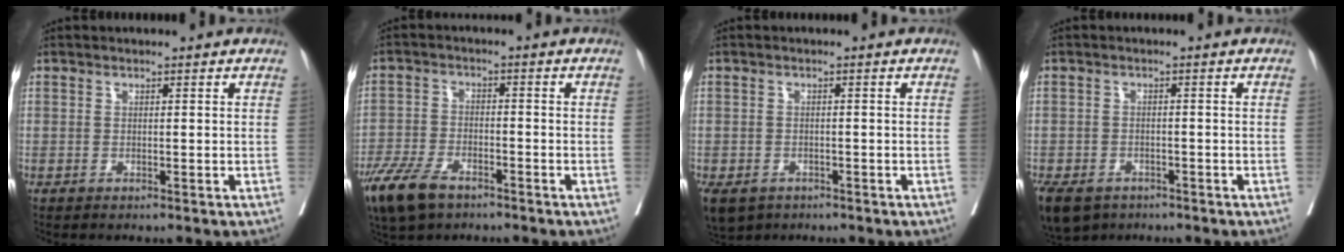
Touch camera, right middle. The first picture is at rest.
{"total": 9.2, "force": [-6.4, 3.8, 5.3], "torque": [-0.110, -0.015, -0.119]}
{"total": 8.8, "force": [-5.1, 6.3, 3.3], "torque": [-0.091, -0.013, -0.070]}
{"total": 10.4, "force": [-6.7, 6.9, 4.1], "torque": [-0.112, -0.018, -0.096]}